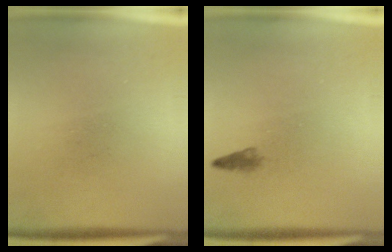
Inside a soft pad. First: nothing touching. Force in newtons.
{"total": 0.9}